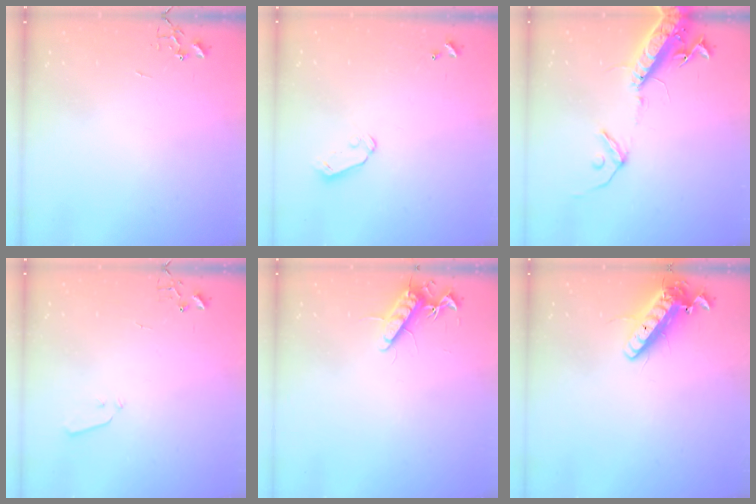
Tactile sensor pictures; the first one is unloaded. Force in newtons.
{"total": 5.4, "press": 5.4, "slide": 0.5}
{"total": 16.3, "press": 15.8, "slide": 4.0}
{"total": 3.6, "press": 3.6, "slide": 0.6}
{"total": 11.3, "press": 11.3, "slide": 0.7}
{"total": 14.8, "press": 14.5, "slide": 2.9}